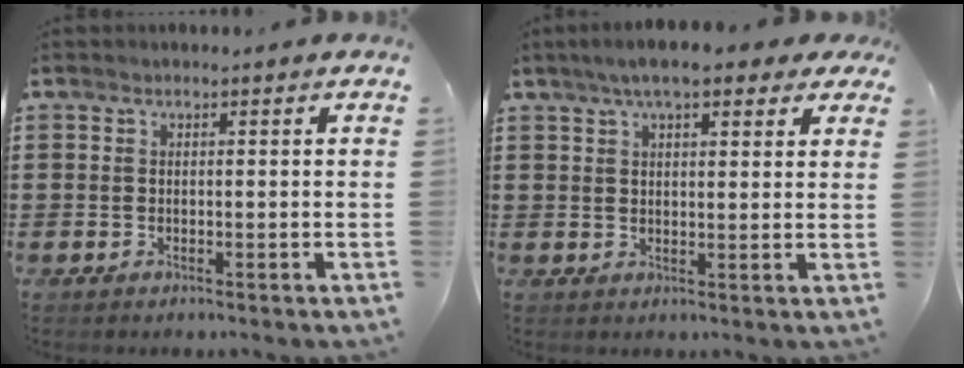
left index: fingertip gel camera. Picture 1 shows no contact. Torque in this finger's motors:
{"motor_torque": [2.14, 0.00, 0.82, 0.06]}